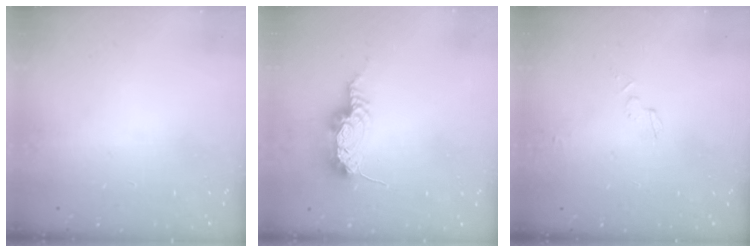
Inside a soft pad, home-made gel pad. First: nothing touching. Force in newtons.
{"total": 14.5, "press": 10.5, "slide": 10.0}
{"total": 2.8, "press": 2.8, "slide": 0.2}